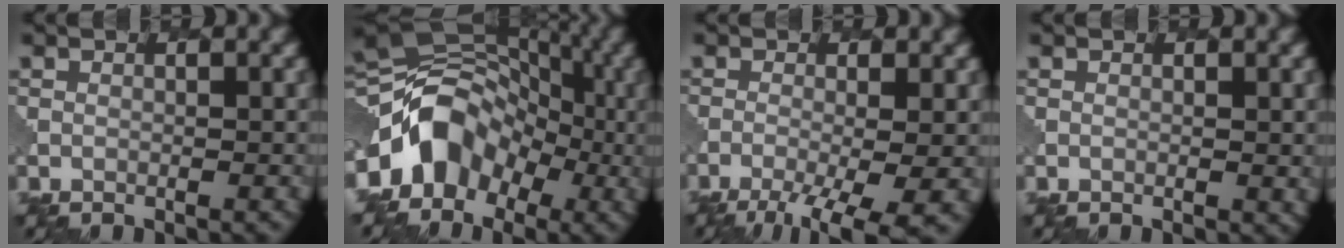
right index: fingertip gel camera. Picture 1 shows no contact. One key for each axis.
{"total": 8.2, "fx": -3.1, "fy": 6.4, "fz": 4.0, "tx": -0.043, "ty": 0.009, "tz": -0.064}
{"total": 7.1, "fx": -3.7, "fy": 2.0, "fz": 5.7, "tx": -0.096, "ty": -0.021, "tz": -0.055}
{"total": 1.0, "fx": 0.2, "fy": 0.5, "fz": 0.8, "tx": -0.012, "ty": -0.006, "tz": 0.005}